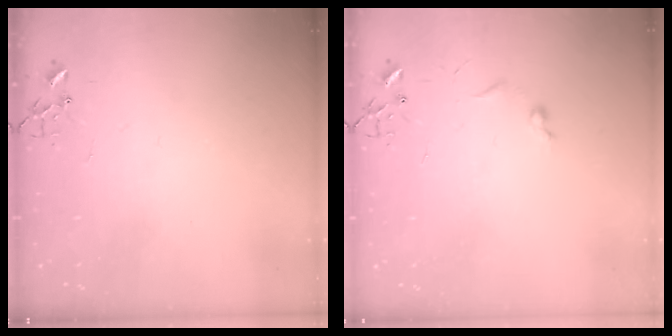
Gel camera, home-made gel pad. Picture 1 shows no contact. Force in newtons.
{"total": 4.4, "press": 4.3, "slide": 0.6}